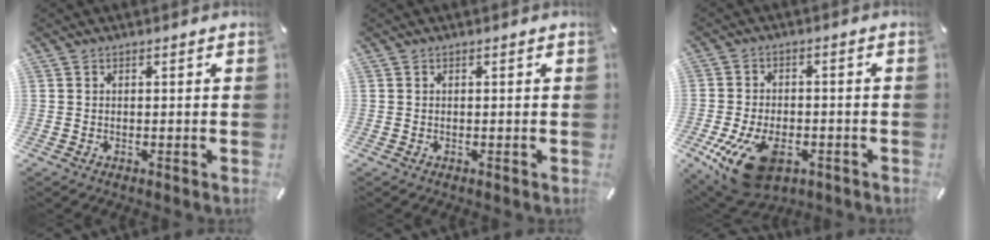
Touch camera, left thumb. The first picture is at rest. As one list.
[{"total": 0.0}, {"total": 14.2, "force": [-6.0, 8.1, 10.1], "torque": [-0.198, 0.017, -0.100]}]